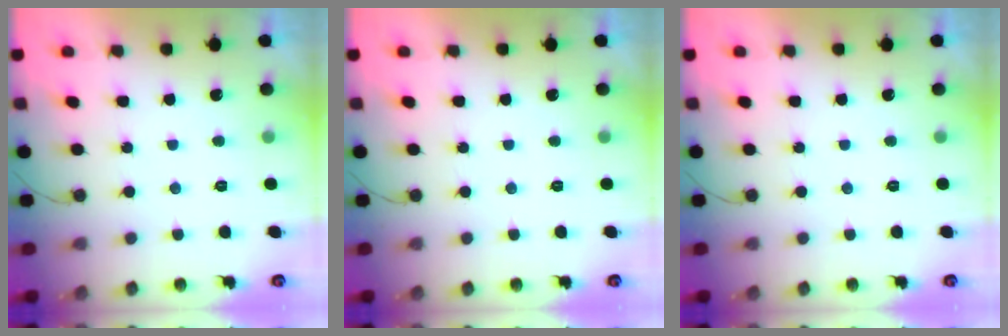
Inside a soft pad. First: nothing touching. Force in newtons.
{"total": 0.0}
{"total": 0.0}